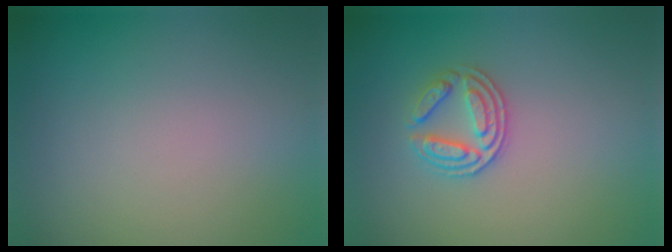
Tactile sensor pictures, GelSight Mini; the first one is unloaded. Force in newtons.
{"total": 2.9, "press": 2.6, "slide": 1.1}